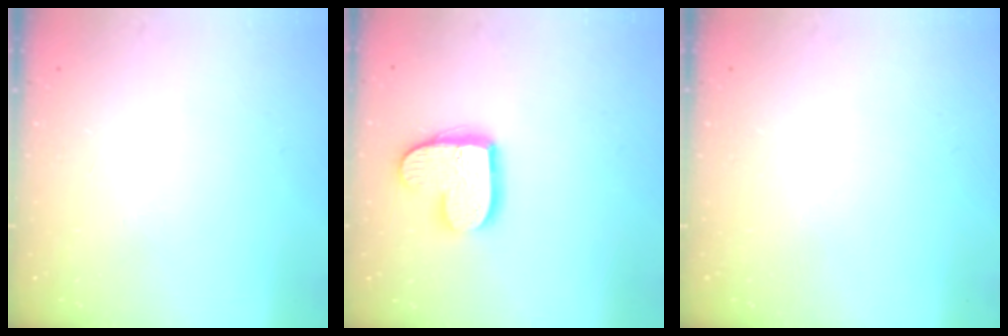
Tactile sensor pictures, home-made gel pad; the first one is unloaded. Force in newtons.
{"total": 13.7, "press": 13.7, "slide": 0.9}
{"total": 0.0}